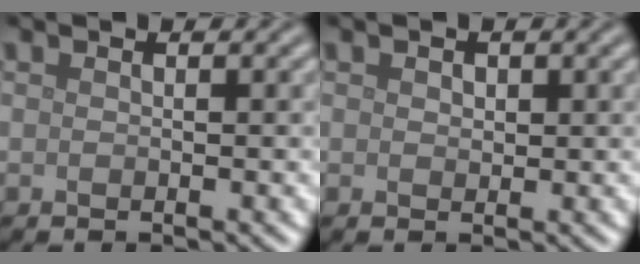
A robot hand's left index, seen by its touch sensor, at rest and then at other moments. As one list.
[{"total": 0.8, "force": [0.3, 0.6, 0.4], "torque": [-0.007, -0.002, 0.005]}]